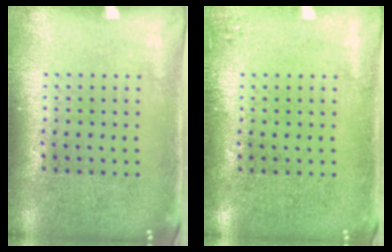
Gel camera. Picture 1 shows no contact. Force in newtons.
{"total": 1.0, "press": 1.0, "slide": 0.2}